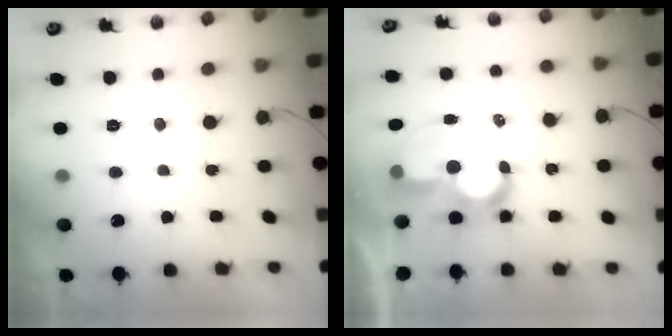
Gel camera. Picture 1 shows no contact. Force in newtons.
{"total": 11.8, "press": 11.8, "slide": 1.0}